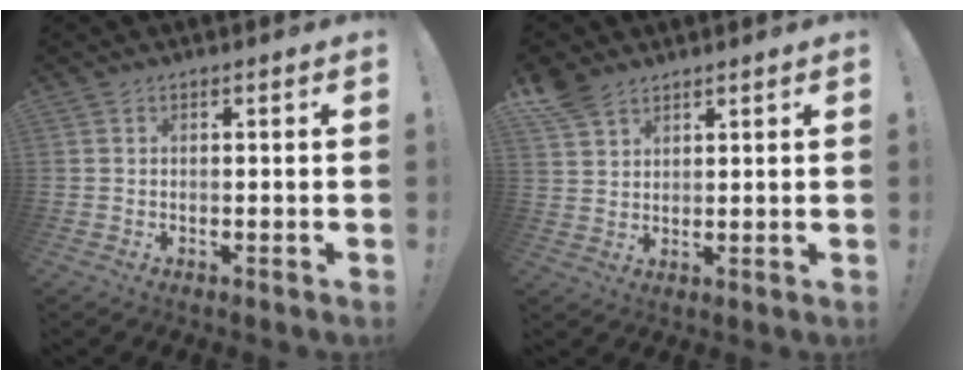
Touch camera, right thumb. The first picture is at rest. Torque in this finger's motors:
{"motor_torque": [-0.44, 0.60, 0.40, 0.21, 0.22]}